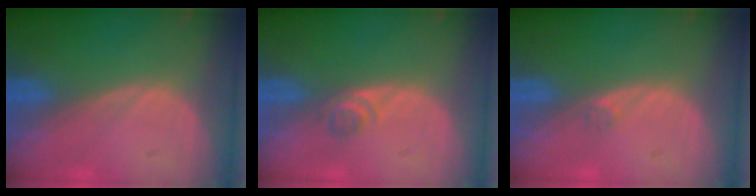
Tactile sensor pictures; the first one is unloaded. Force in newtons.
{"total": 1.9, "press": 1.7, "slide": 0.8}
{"total": 0.8, "press": 0.7, "slide": 0.4}